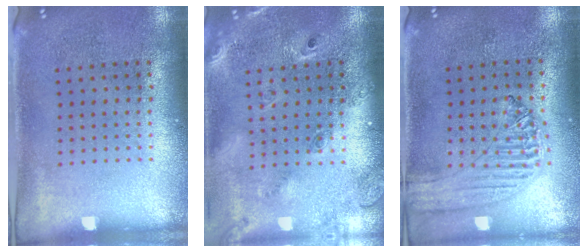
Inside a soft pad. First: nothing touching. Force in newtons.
{"total": 2.3, "press": 1.7, "slide": 1.5}
{"total": 1.3, "press": 1.3, "slide": 0.2}